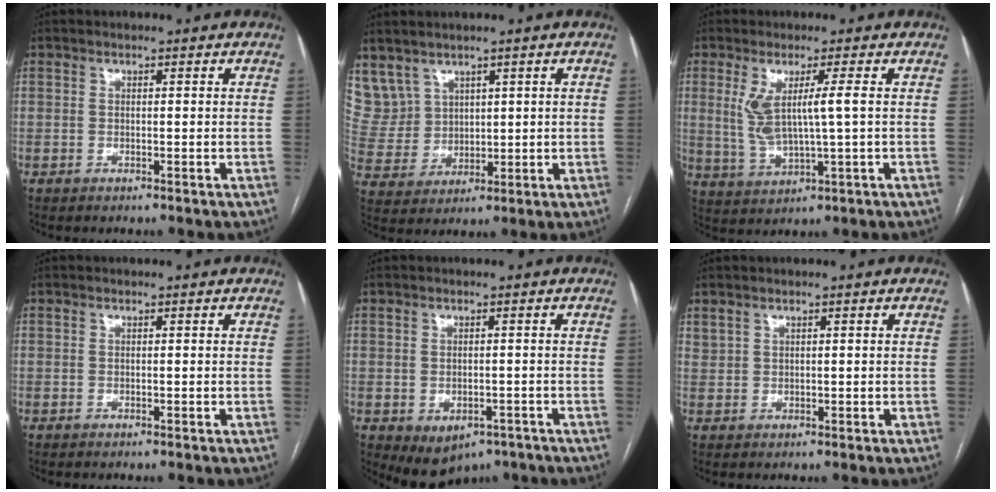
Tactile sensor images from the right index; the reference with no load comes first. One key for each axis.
{"total": 9.6, "fx": 5.9, "fy": 7.4, "fz": 1.5, "tx": -0.052, "ty": 0.038, "tz": 0.144}
{"total": 6.9, "fx": 1.3, "fy": 0.3, "fz": 6.8, "tx": -0.139, "ty": -0.001, "tz": 0.033}
{"total": 0.0}
{"total": 6.0, "fx": -3.3, "fy": 4.1, "fz": 2.8, "tx": -0.040, "ty": 0.001, "tz": -0.036}
{"total": 1.7, "fx": 1.4, "fy": 1.0, "fz": 0.3, "tx": -0.004, "ty": 0.007, "tz": 0.031}